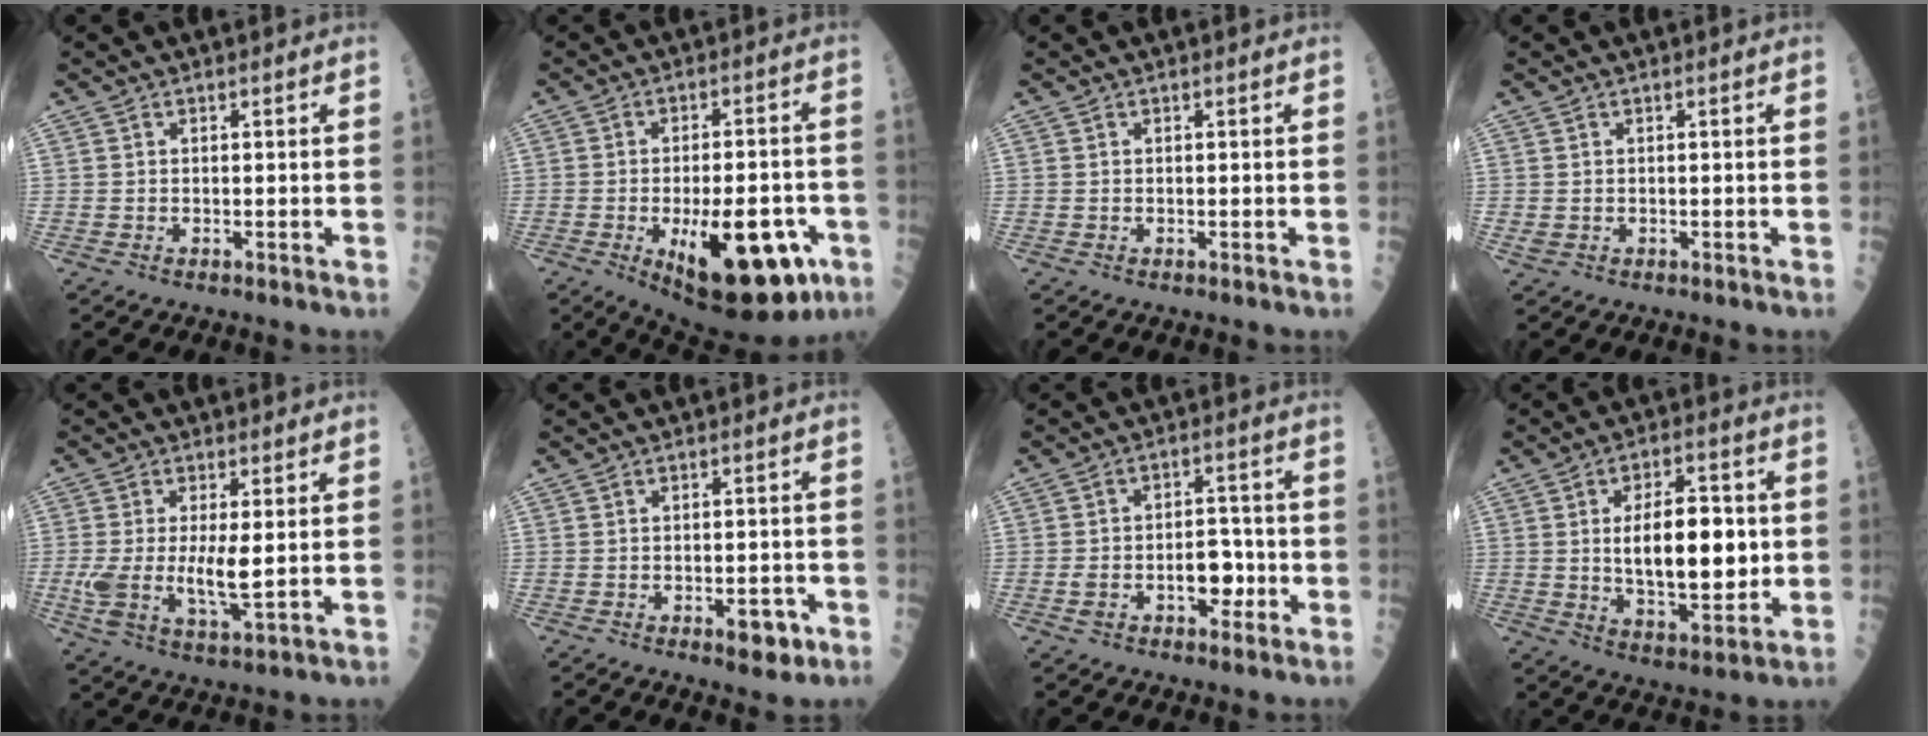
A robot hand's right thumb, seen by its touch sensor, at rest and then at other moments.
{"total": 20.3, "force": [-7.1, 8.8, 16.8], "torque": [-0.202, 0.016, -0.082]}
{"total": 0.0}
{"total": 1.0, "force": [0.1, 0.8, 0.5], "torque": [-0.010, 0.002, 0.008]}
{"total": 8.9, "force": [0.1, 2.9, 8.4], "torque": [-0.181, -0.018, 0.005]}
{"total": 4.5, "force": [-2.0, 2.1, 3.5], "torque": [-0.028, 0.009, -0.021]}
{"total": 7.5, "force": [-2.0, 4.4, 5.7], "torque": [-0.071, 0.033, -0.030]}
{"total": 15.0, "force": [0.9, 7.1, 13.2], "torque": [-0.177, -0.005, 0.020]}